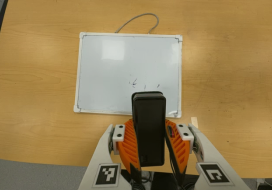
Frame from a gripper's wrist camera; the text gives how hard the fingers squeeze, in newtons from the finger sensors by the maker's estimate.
{"total": 6.6, "left": 5.9, "right": 7.3}